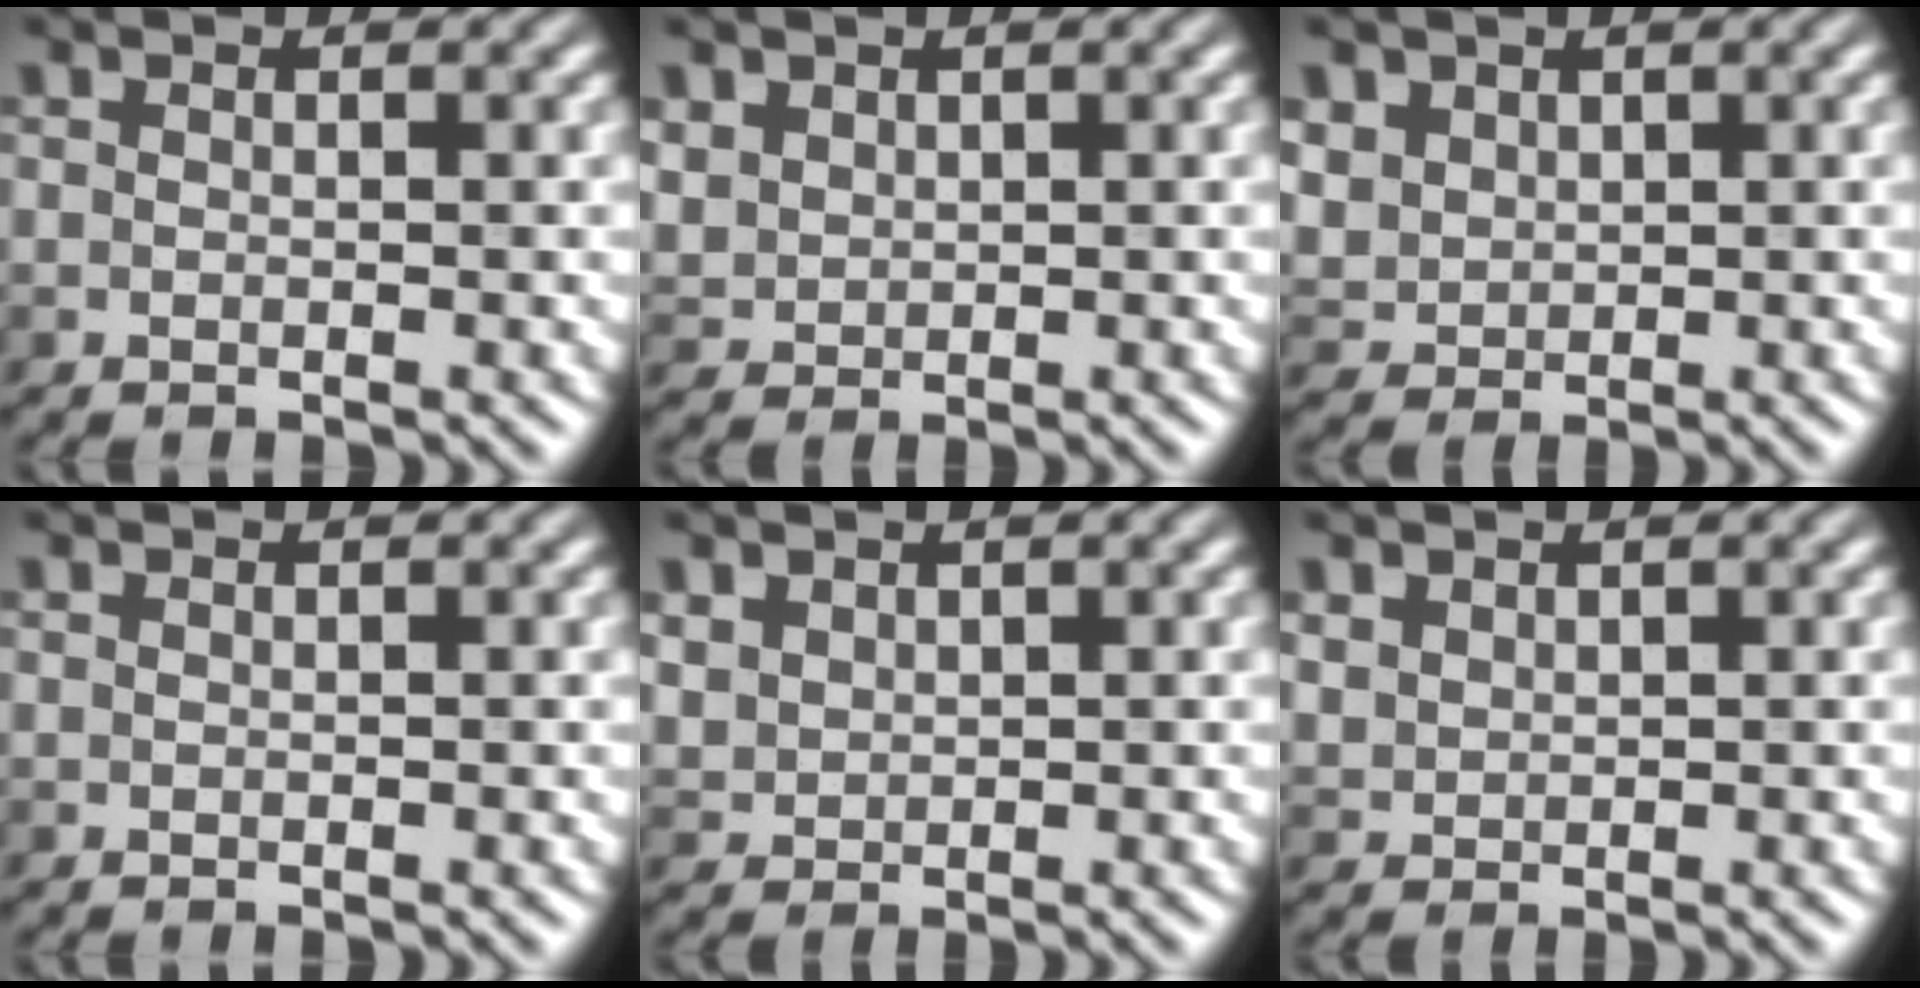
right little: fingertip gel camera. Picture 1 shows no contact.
{"total": 1.9, "force": [0.9, 1.5, 0.5], "torque": [-0.016, -0.005, 0.024]}
{"total": 3.0, "force": [1.4, 2.5, 1.1], "torque": [-0.038, 0.001, 0.042]}
{"total": 0.0}
{"total": 1.7, "force": [0.9, 1.4, 0.5], "torque": [-0.015, -0.003, 0.023]}
{"total": 1.4, "force": [0.8, 1.1, 0.4], "torque": [-0.010, -0.002, 0.023]}